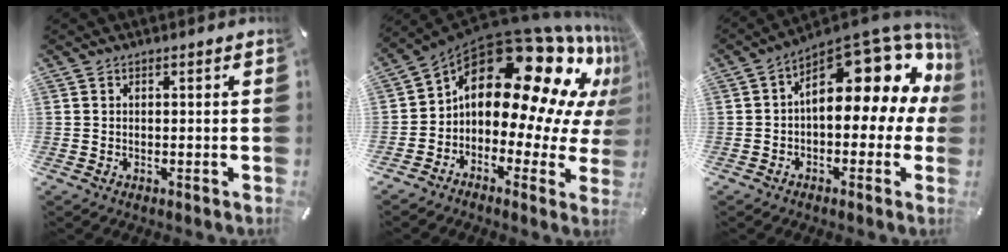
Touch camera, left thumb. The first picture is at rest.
{"total": 22.5, "force": [11.4, 12.4, 14.9], "torque": [-0.241, -0.096, 0.197]}
{"total": 16.7, "force": [7.9, 7.9, 12.4], "torque": [-0.158, -0.078, 0.127]}